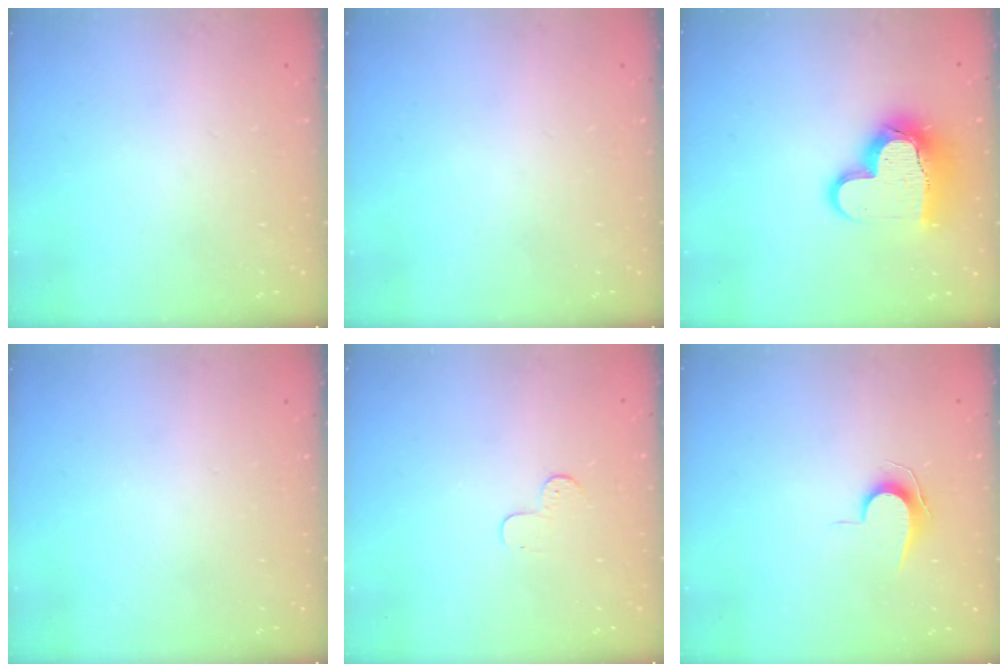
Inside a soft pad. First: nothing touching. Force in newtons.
{"total": 0.0}
{"total": 15.5, "press": 15.4, "slide": 1.8}
{"total": 0.0}
{"total": 3.9, "press": 3.9, "slide": 0.4}
{"total": 7.0, "press": 7.0, "slide": 0.6}